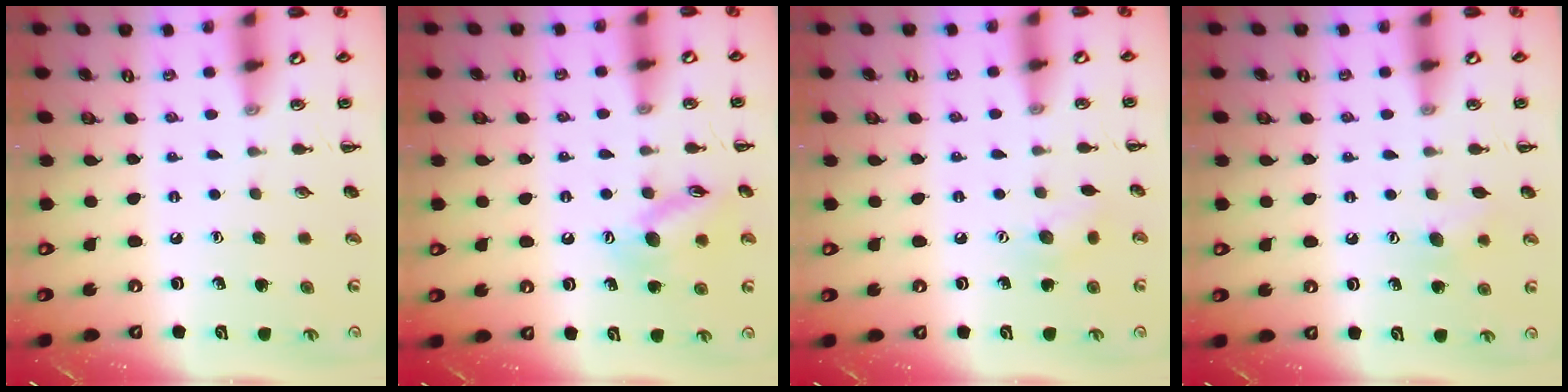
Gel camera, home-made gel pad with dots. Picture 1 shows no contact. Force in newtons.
{"total": 11.8, "press": 11.7, "slide": 1.7}
{"total": 6.9, "press": 6.8, "slide": 1.4}
{"total": 7.0, "press": 6.7, "slide": 1.9}